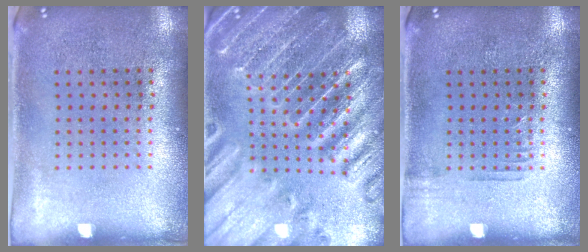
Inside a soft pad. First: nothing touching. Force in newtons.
{"total": 3.5, "press": 3.4, "slide": 0.8}
{"total": 0.7, "press": 0.6, "slide": 0.2}